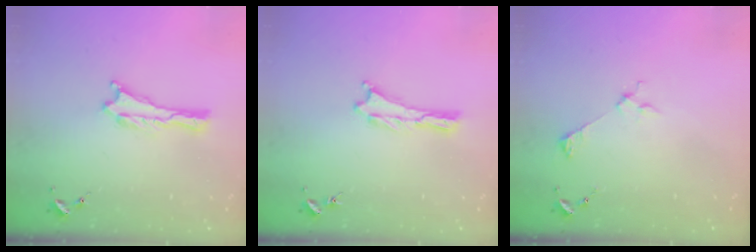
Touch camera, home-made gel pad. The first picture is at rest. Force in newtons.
{"total": 0.0}
{"total": 2.5, "press": 2.5, "slide": 0.2}